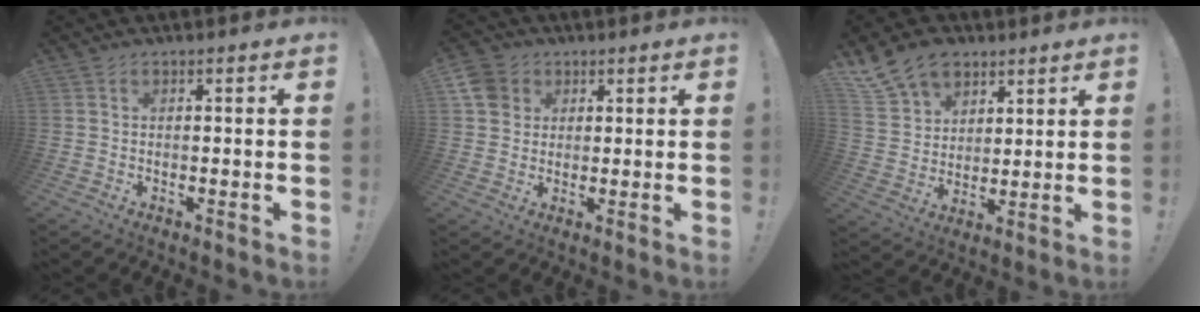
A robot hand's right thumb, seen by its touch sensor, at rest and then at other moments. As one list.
[{"total": 6.5, "force": [2.5, 5.8, 1.8], "torque": [-0.027, -0.006, 0.052]}, {"total": 12.7, "force": [8.5, 8.5, 4.1], "torque": [-0.070, -0.053, 0.167]}]